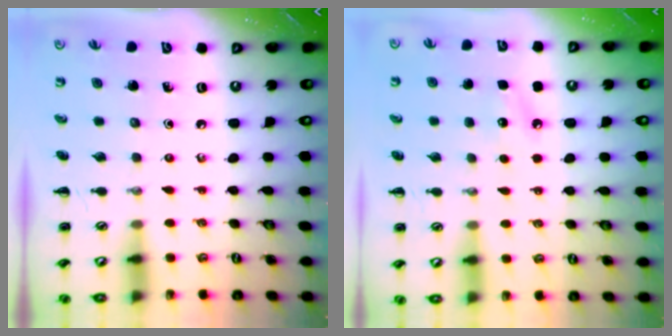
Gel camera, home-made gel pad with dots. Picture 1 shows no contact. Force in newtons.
{"total": 6.4, "press": 6.2, "slide": 1.5}